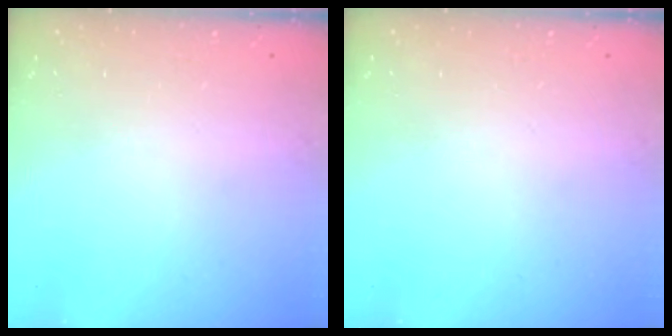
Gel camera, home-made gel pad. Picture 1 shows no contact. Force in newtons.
{"total": 0.0}